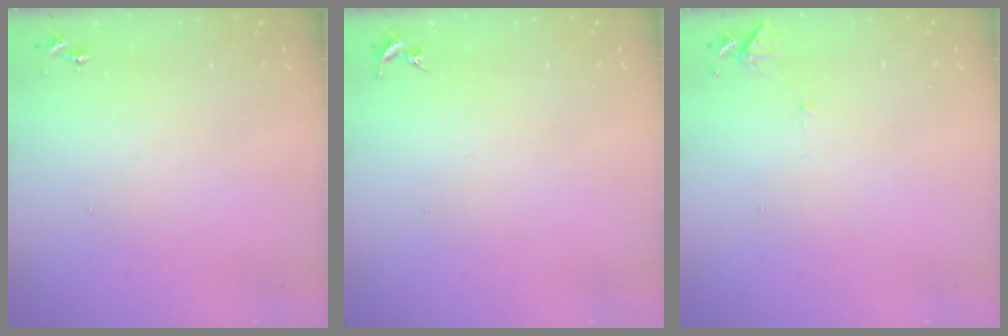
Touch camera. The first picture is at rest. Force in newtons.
{"total": 0.0}
{"total": 6.2, "press": 6.2, "slide": 0.6}